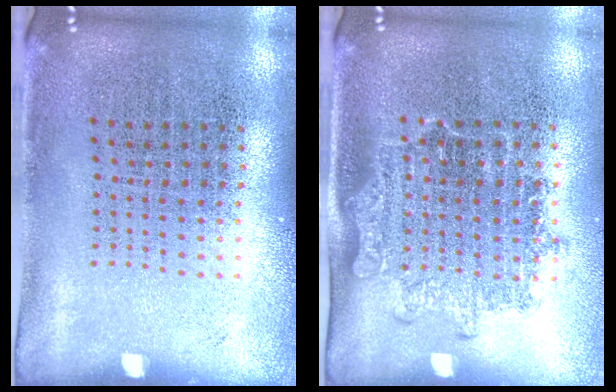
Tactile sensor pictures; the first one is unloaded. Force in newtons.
{"total": 1.3, "press": 1.1, "slide": 0.8}